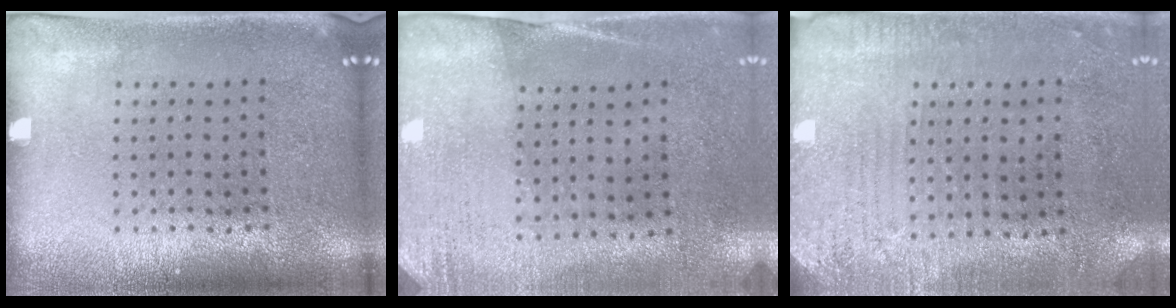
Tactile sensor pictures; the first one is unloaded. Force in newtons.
{"total": 2.6, "press": 2.3, "slide": 1.3}
{"total": 2.9, "press": 2.4, "slide": 1.6}